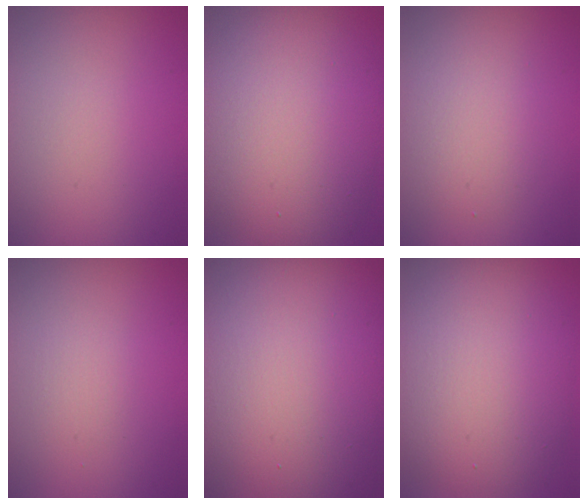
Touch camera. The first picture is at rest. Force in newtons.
{"total": 11.2, "press": 11.2, "slide": 0.4}
{"total": 2.6, "press": 2.6, "slide": 0.3}
{"total": 1.0, "press": 1.0, "slide": 0.1}
{"total": 21.8, "press": 21.8, "slide": 1.0}
{"total": 9.2, "press": 9.2, "slide": 0.4}